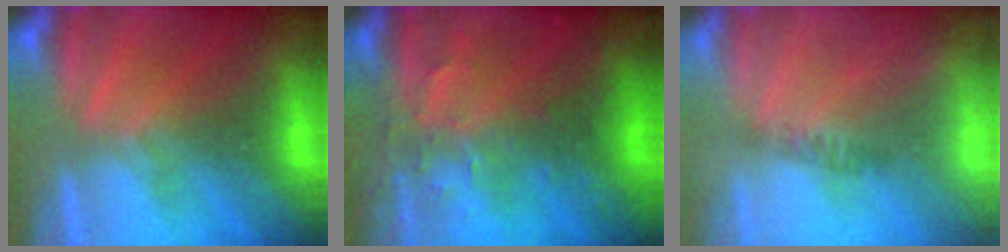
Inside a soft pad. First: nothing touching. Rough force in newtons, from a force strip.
{"total": 9.3}
{"total": 2.5}